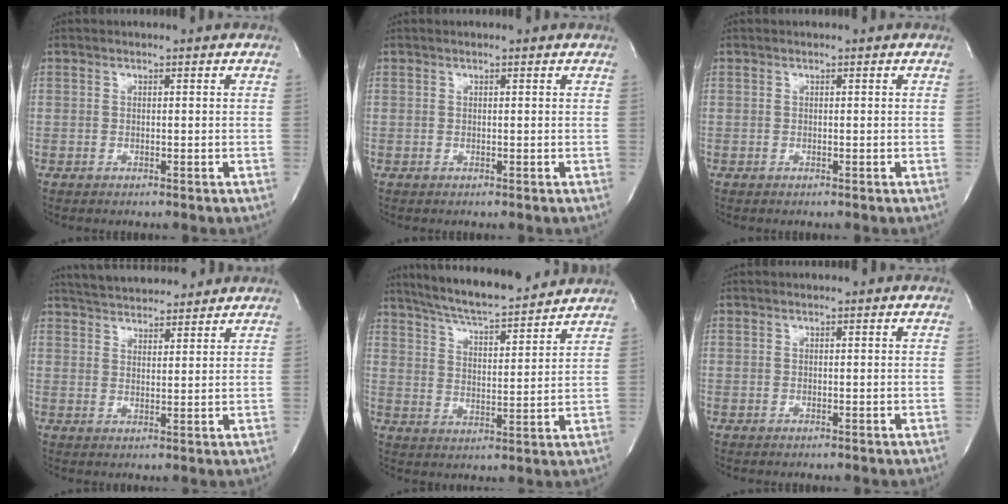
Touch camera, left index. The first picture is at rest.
{"total": 1.0, "force": [0.9, 0.0, 0.5], "torque": [-0.009, 0.010, 0.012]}
{"total": 0.0}
{"total": 11.9, "force": [11.1, 2.4, 3.6], "torque": [-0.057, 0.024, 0.167]}
{"total": 16.0, "force": [14.5, 1.7, 6.5], "torque": [-0.113, 0.010, 0.224]}
{"total": 0.6, "force": [0.5, 0.0, 0.2], "torque": [-0.002, 0.004, 0.006]}